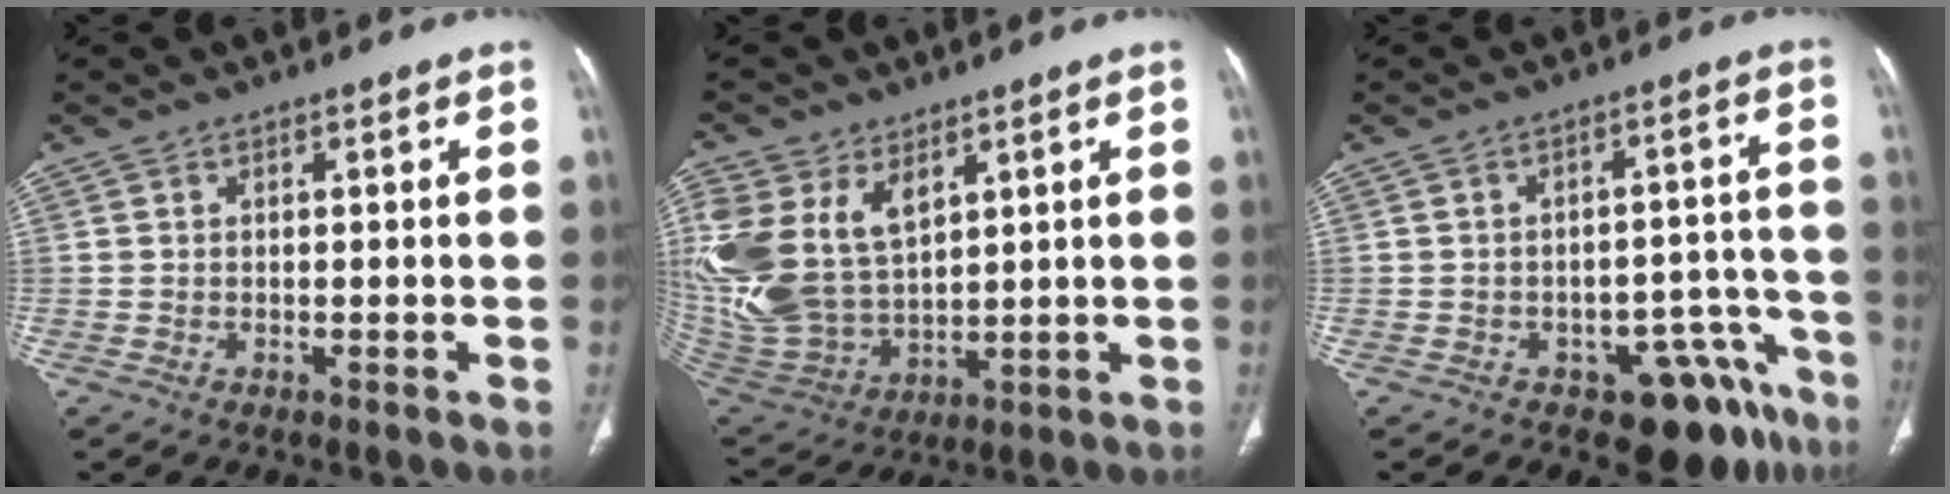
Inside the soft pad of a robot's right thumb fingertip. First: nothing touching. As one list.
[{"total": 21.0, "force": [7.4, 13.7, 14.1], "torque": [-0.322, -0.016, 0.167]}, {"total": 11.2, "force": [-7.4, 6.1, 5.8], "torque": [-0.021, 0.070, -0.095]}]